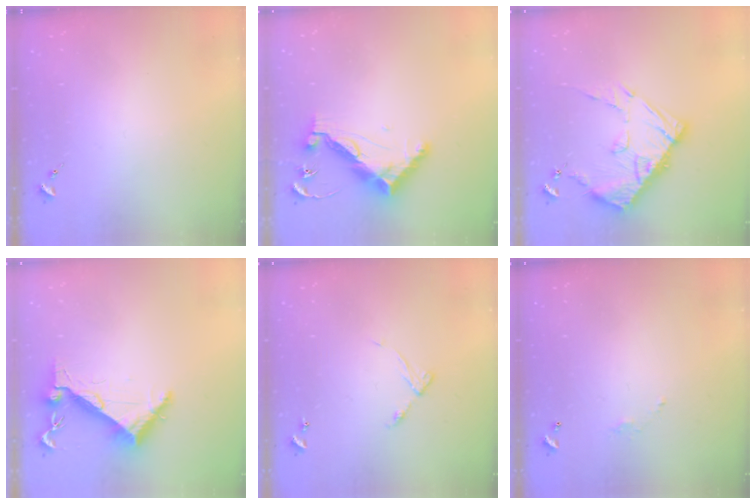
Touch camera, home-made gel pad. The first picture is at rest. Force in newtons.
{"total": 12.7, "press": 12.7, "slide": 0.5}
{"total": 14.4, "press": 14.3, "slide": 1.4}
{"total": 6.4, "press": 6.4, "slide": 0.5}
{"total": 6.5, "press": 6.5, "slide": 0.5}
{"total": 3.9, "press": 3.9, "slide": 0.1}